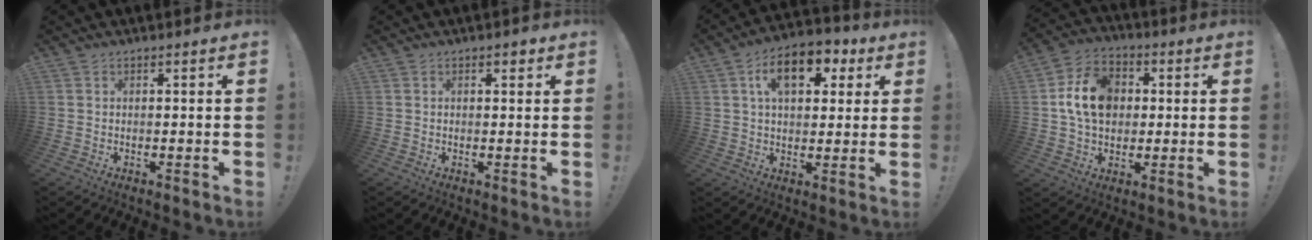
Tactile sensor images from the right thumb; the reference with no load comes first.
{"total": 1.3, "force": [0.9, 0.7, 0.7], "torque": [0.001, -0.004, 0.012]}
{"total": 13.0, "force": [5.0, 7.8, 9.1], "torque": [-0.132, -0.008, 0.086]}
{"total": 14.8, "force": [2.1, 11.3, 9.4], "torque": [-0.146, 0.002, 0.043]}